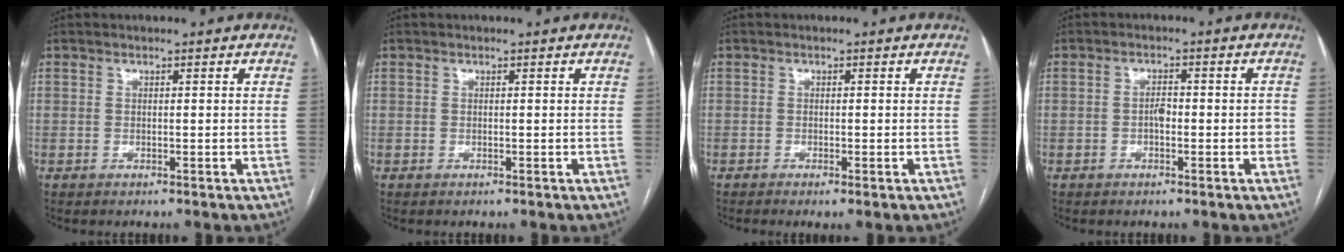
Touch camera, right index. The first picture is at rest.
{"total": 0.0}
{"total": 1.5, "force": [-0.8, 0.1, 1.3], "torque": [-0.022, -0.003, -0.012]}
{"total": 2.7, "force": [-0.6, 1.3, 2.3], "torque": [-0.030, 0.009, -0.006]}